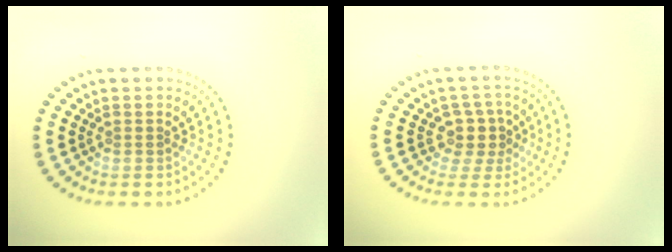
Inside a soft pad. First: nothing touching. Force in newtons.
{"total": 2.5, "press": 1.9, "slide": 1.6}